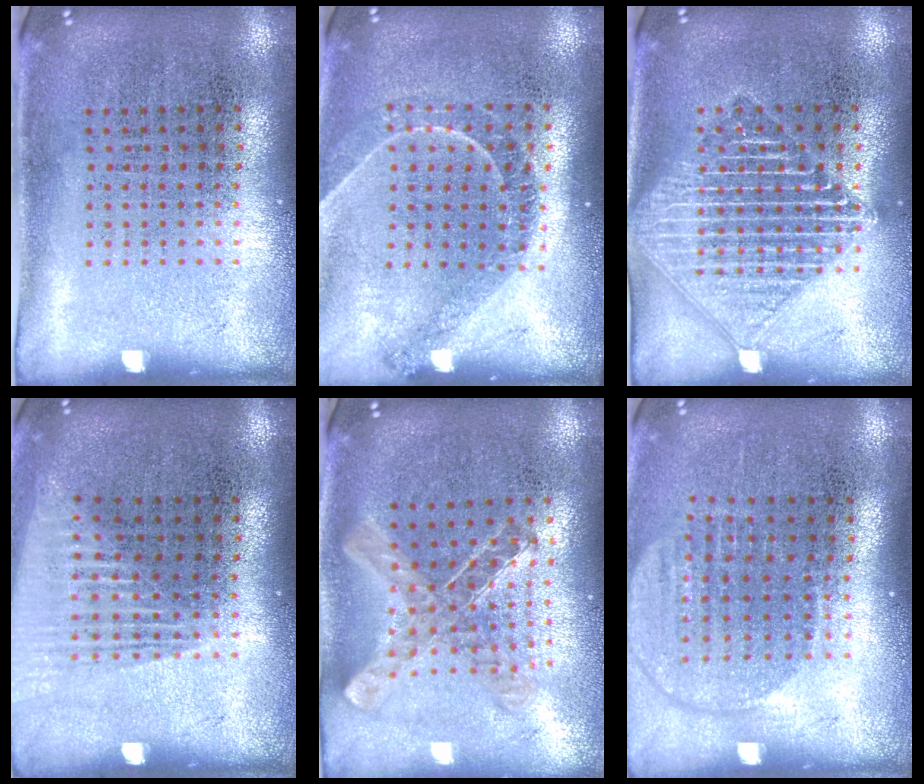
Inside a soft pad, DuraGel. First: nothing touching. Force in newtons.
{"total": 1.2, "press": 1.2, "slide": 0.3}
{"total": 3.0, "press": 3.0, "slide": 0.4}
{"total": 1.3, "press": 1.2, "slide": 0.2}
{"total": 0.9, "press": 0.9, "slide": 0.1}
{"total": 1.7, "press": 1.5, "slide": 0.8}